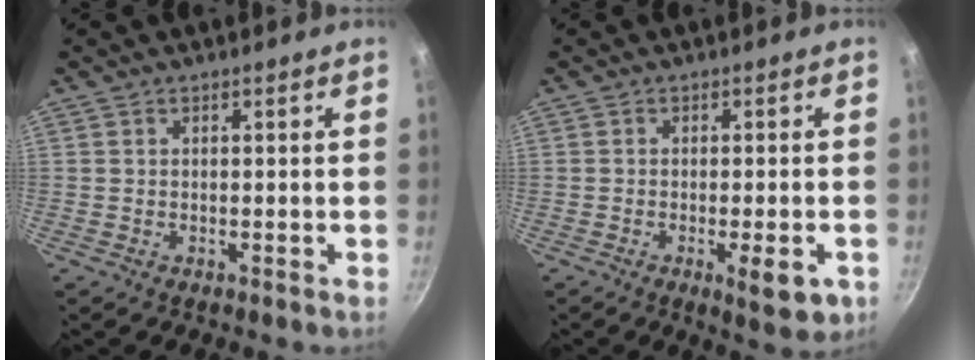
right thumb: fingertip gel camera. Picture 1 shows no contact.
{"total": 6.4, "force": [-2.9, 2.0, 5.3], "torque": [-0.063, 0.007, -0.035]}